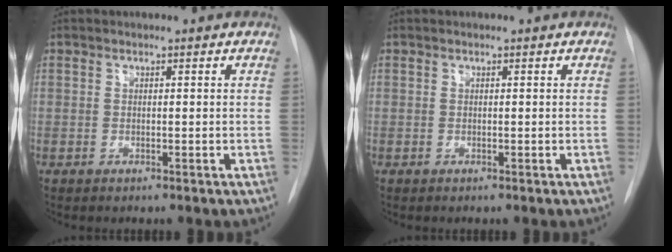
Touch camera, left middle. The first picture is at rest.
{"total": 0.0}